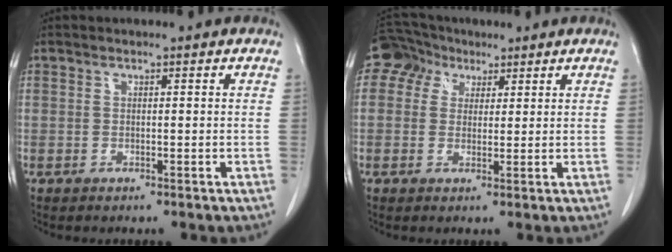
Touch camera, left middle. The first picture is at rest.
{"total": 5.6, "force": [2.9, 4.6, 1.1], "torque": [-0.024, 0.028, 0.053]}